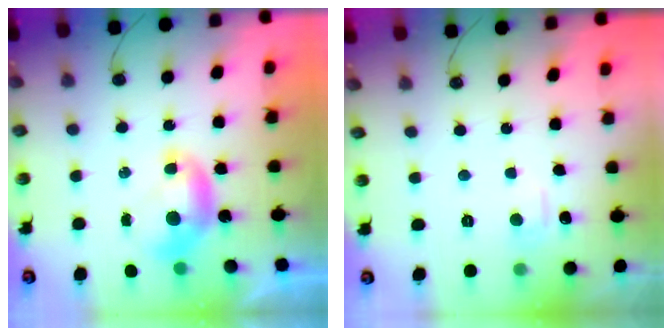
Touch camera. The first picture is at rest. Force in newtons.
{"total": 1.0, "press": 0.7, "slide": 0.8}